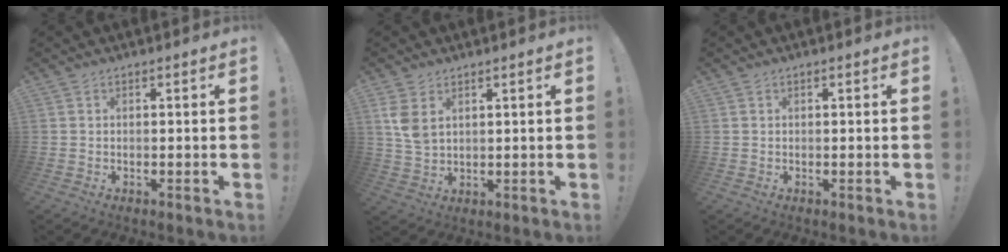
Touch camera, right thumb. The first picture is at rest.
{"total": 6.1, "force": [2.9, 3.7, 3.9], "torque": [-0.082, -0.014, 0.053]}
{"total": 0.0}